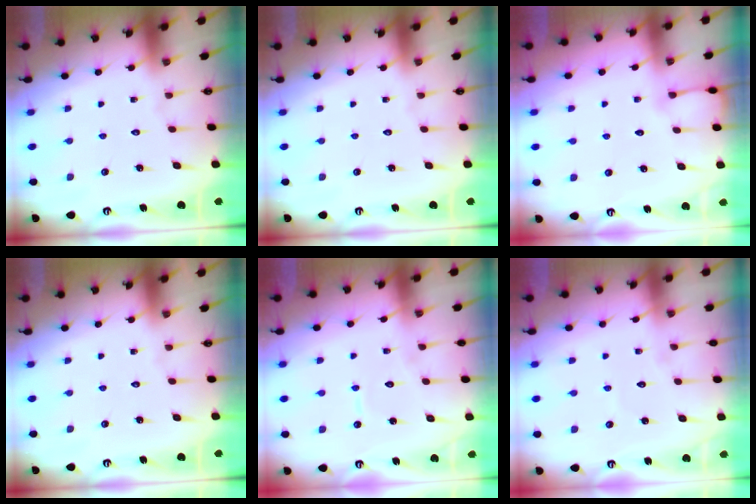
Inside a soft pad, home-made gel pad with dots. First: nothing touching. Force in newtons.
{"total": 0.0}
{"total": 3.5, "press": 3.5, "slide": 0.5}
{"total": 0.0}
{"total": 5.8, "press": 5.8, "slide": 0.2}
{"total": 2.6, "press": 2.6, "slide": 0.2}